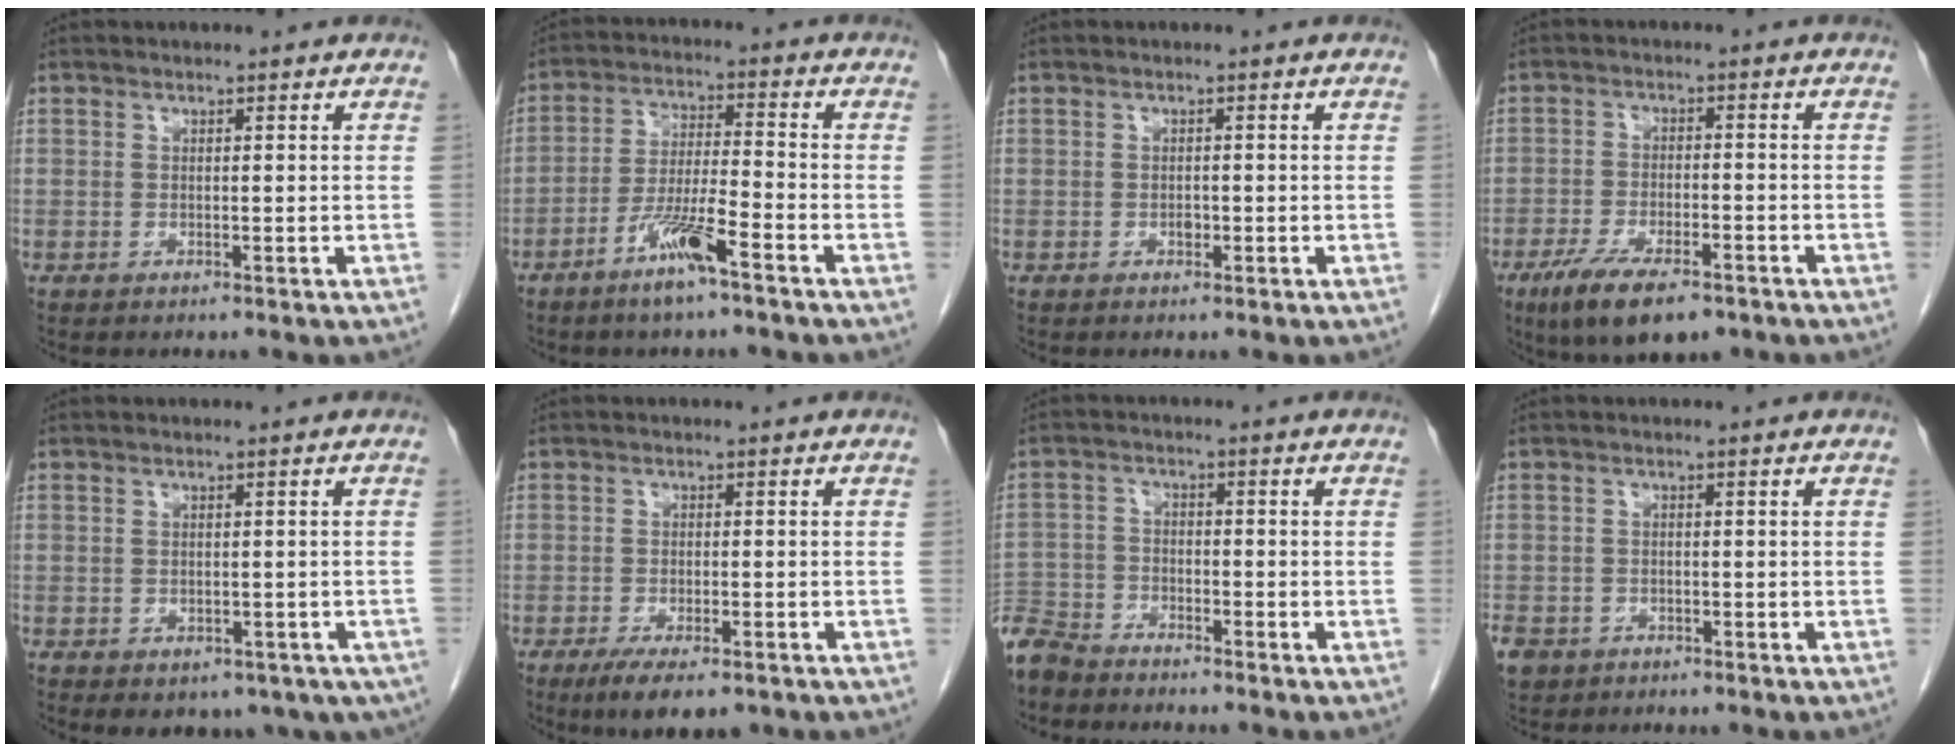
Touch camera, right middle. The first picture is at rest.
{"total": 7.8, "force": [-4.8, 0.4, 6.1], "torque": [-0.125, -0.003, -0.092]}
{"total": 0.9, "force": [-0.4, 0.5, 0.6], "torque": [-0.009, 0.002, -0.005]}
{"total": 10.2, "force": [-6.7, 3.1, 6.9], "torque": [-0.123, -0.016, -0.109]}
{"total": 11.4, "force": [-6.1, 7.5, 6.1], "torque": [-0.092, -0.007, -0.067]}
{"total": 7.0, "force": [-4.7, 2.1, 4.7], "torque": [-0.074, -0.014, -0.070]}
{"total": 6.6, "force": [-6.2, 2.0, 1.0], "torque": [-0.022, -0.014, -0.123]}
{"total": 6.4, "force": [-3.8, 4.8, 2.0], "torque": [-0.060, -0.005, -0.060]}